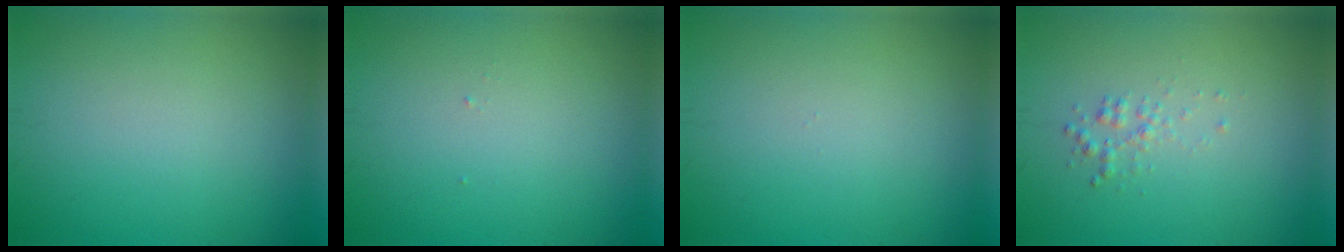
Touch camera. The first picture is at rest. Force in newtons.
{"total": 0.0}
{"total": 0.0}
{"total": 1.2, "press": 1.2, "slide": 0.0}